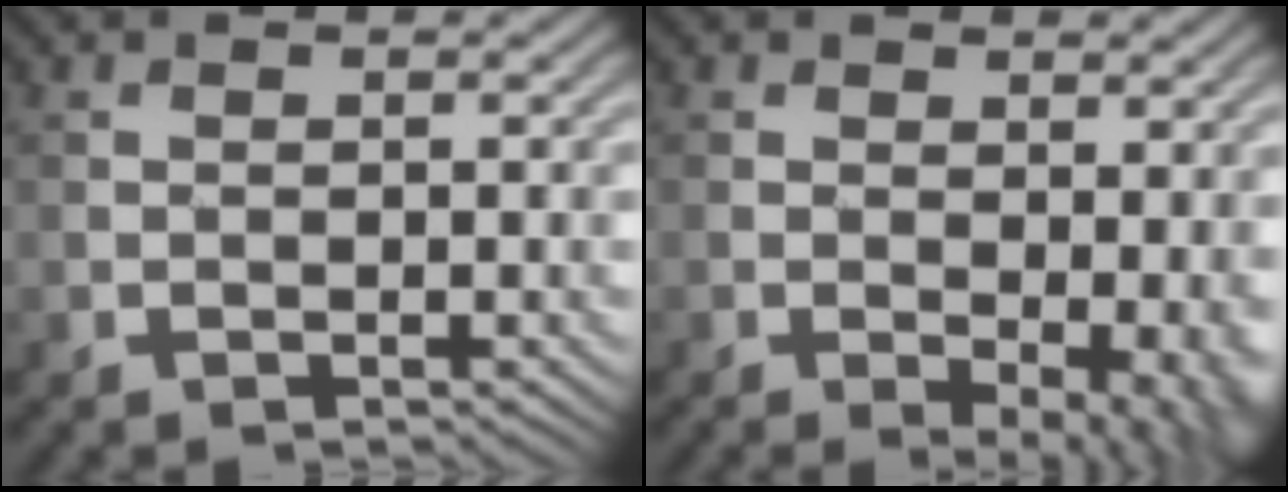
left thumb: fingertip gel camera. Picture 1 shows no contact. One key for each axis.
{"total": 5.3, "fx": -1.0, "fy": 2.7, "fz": 4.5, "tx": -0.056, "ty": -0.019, "tz": -0.001}